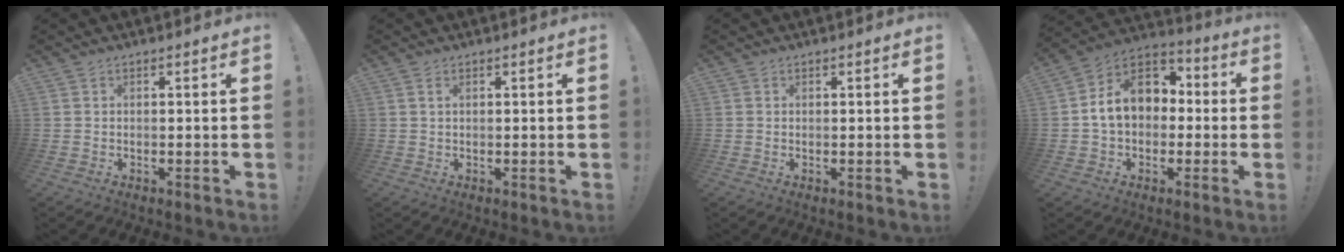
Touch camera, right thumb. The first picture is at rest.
{"total": 1.0, "force": [0.5, 0.5, 0.7], "torque": [-0.008, 0.001, 0.007]}
{"total": 0.0}
{"total": 14.3, "force": [1.9, 10.9, 9.1], "torque": [-0.136, 0.011, 0.042]}